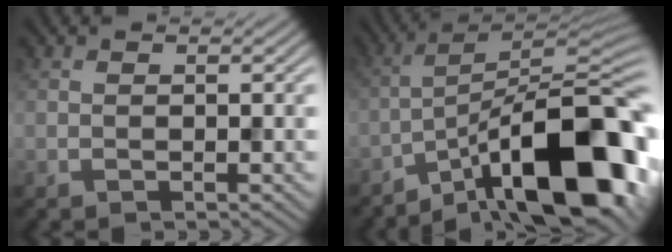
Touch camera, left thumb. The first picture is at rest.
{"total": 16.5, "force": [-9.7, 5.1, 12.3], "torque": [-0.175, 0.012, -0.166]}